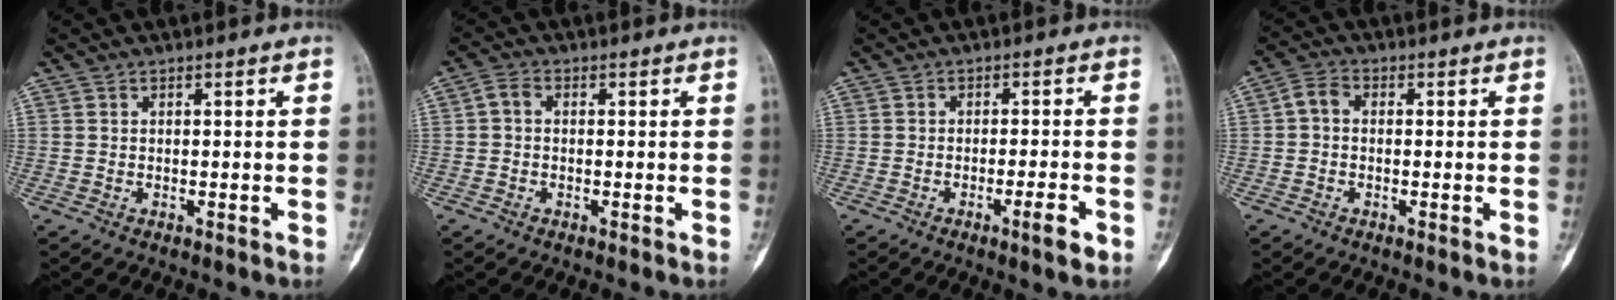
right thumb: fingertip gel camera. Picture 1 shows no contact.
{"total": 2.0, "force": [-0.1, 1.3, 1.5], "torque": [-0.027, 0.005, -0.007]}
{"total": 4.0, "force": [-2.0, 0.5, 3.4], "torque": [-0.054, 0.006, -0.032]}
{"total": 3.1, "force": [-0.1, 2.2, 2.2], "torque": [-0.038, 0.009, -0.012]}